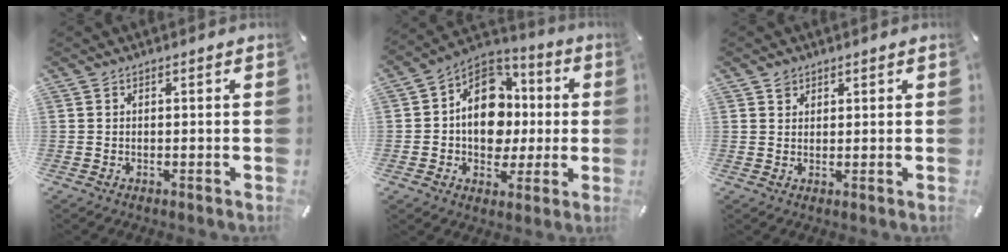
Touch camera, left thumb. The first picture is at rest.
{"total": 15.7, "force": [-0.7, 12.7, 9.1], "torque": [-0.152, 0.010, -0.008]}
{"total": 1.9, "force": [1.2, 1.5, 0.2], "torque": [0.011, -0.006, 0.020]}